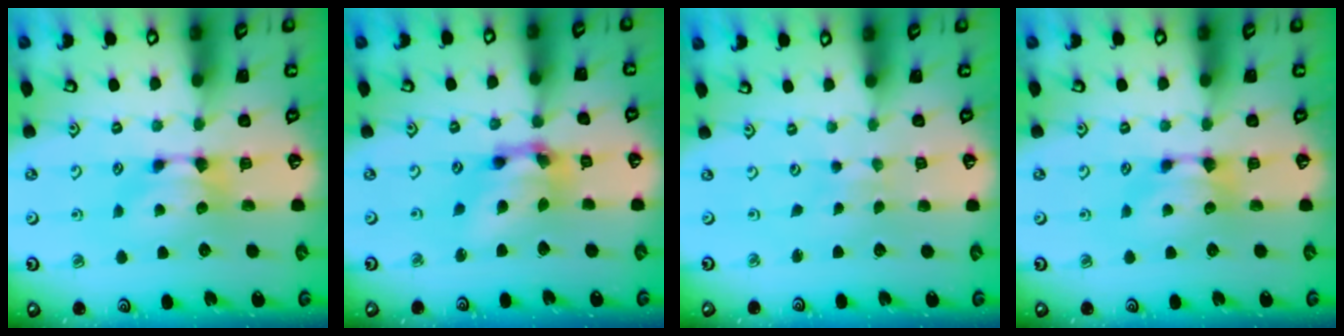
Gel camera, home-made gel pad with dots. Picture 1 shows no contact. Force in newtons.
{"total": 7.6, "press": 7.2, "slide": 2.3}
{"total": 5.0, "press": 5.0, "slide": 0.1}
{"total": 0.0}